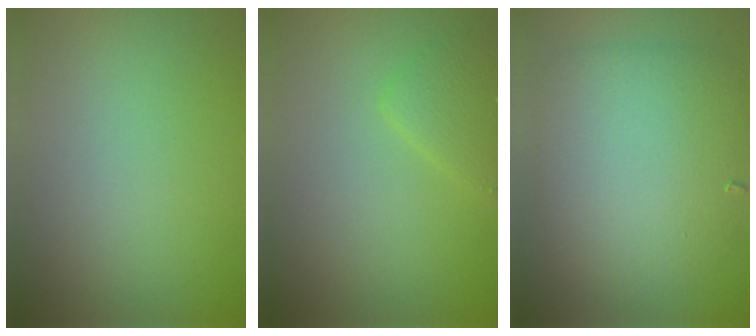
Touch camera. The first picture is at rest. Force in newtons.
{"total": 2.1, "press": 2.1, "slide": 0.0}
{"total": 7.9, "press": 7.9, "slide": 0.3}